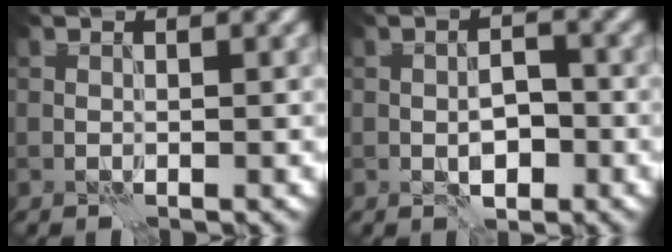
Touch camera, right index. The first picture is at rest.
{"total": 3.1, "force": [-1.0, 1.6, 2.4], "torque": [-0.037, 0.003, -0.018]}